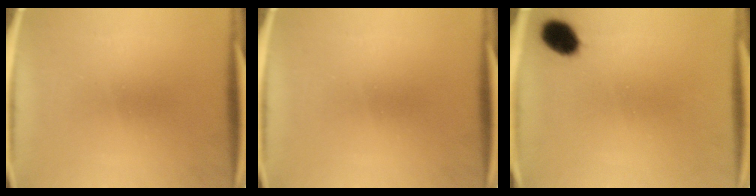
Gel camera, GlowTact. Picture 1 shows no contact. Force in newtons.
{"total": 0.0}
{"total": 5.9}